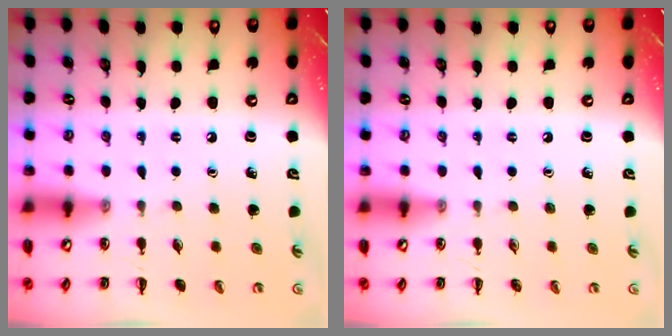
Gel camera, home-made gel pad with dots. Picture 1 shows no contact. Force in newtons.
{"total": 0.0}